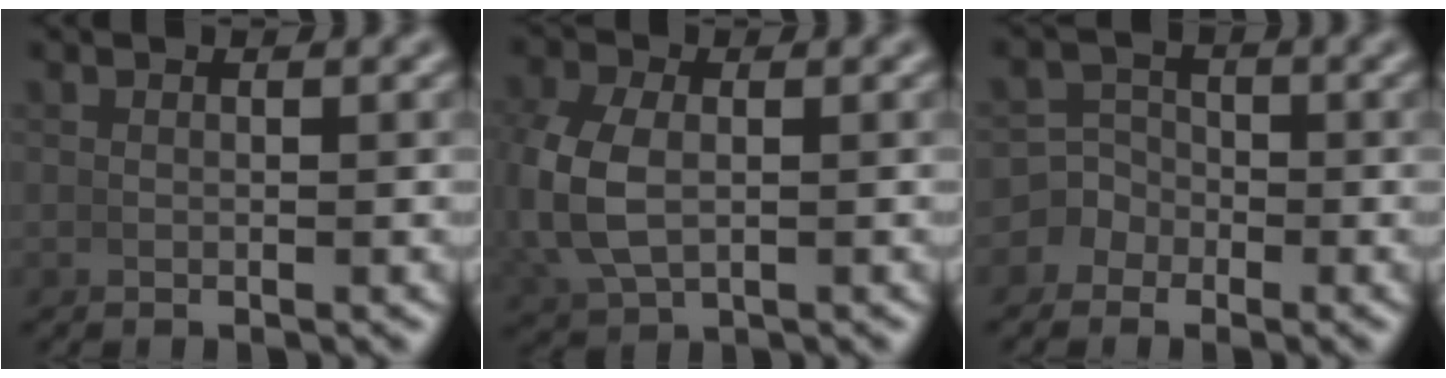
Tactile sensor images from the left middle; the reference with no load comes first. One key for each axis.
{"total": 4.9, "fx": 0.0, "fy": 3.4, "fz": 3.4, "tx": -0.117, "ty": -0.014, "tz": 0.018}
{"total": 5.2, "fx": -1.7, "fy": 4.7, "fz": 1.3, "tx": -0.024, "ty": -0.011, "tz": -0.034}